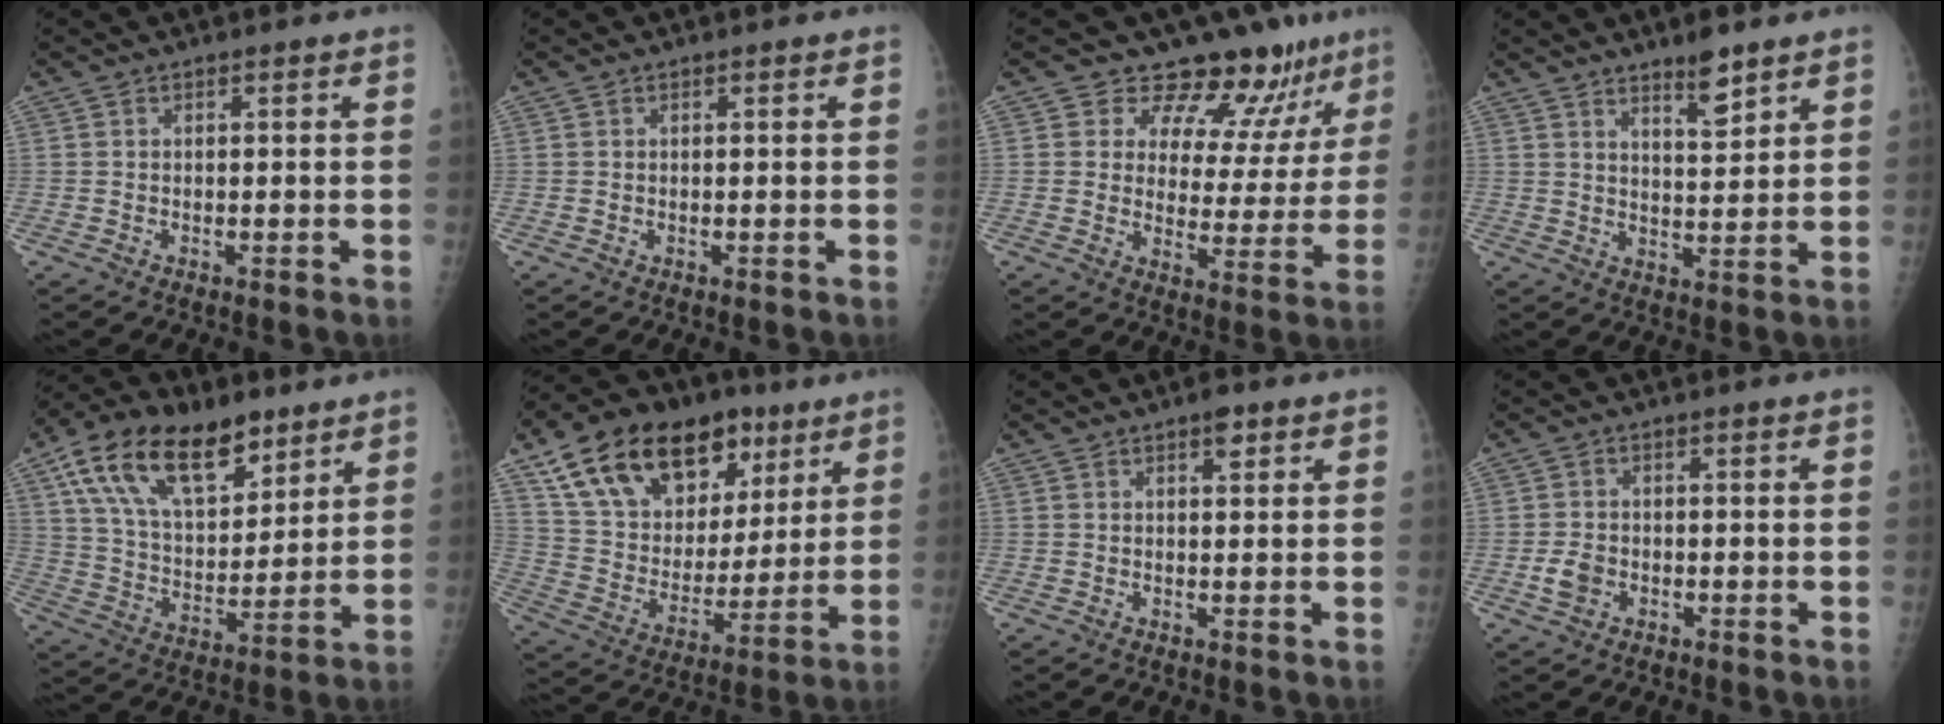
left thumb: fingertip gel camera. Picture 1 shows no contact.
{"total": 0.0}
{"total": 12.9, "force": [10.8, 5.7, 4.1], "torque": [-0.011, -0.074, 0.137]}
{"total": 5.9, "force": [4.3, 1.4, 3.8], "torque": [-0.047, -0.035, 0.069]}
{"total": 21.6, "force": [12.3, 11.4, 13.7], "torque": [-0.212, -0.029, 0.220]}
{"total": 25.9, "force": [14.2, 15.3, 15.4], "torque": [-0.230, -0.012, 0.247]}
{"total": 2.3, "force": [1.4, 0.9, 1.6], "torque": [-0.015, -0.005, 0.017]}
{"total": 3.2, "force": [-1.0, 2.5, 1.8], "torque": [-0.030, 0.004, -0.016]}